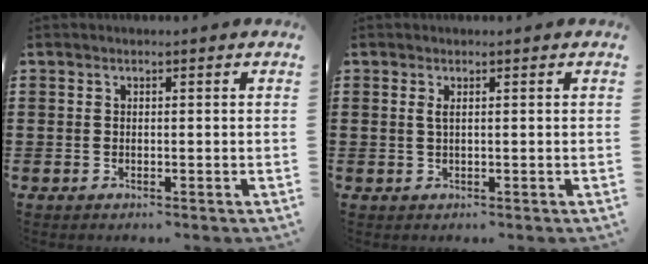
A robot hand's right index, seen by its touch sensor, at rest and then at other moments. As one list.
[{"total": 0.9, "force": [0.2, 0.1, 0.9], "torque": [-0.018, 0.001, 0.004]}]